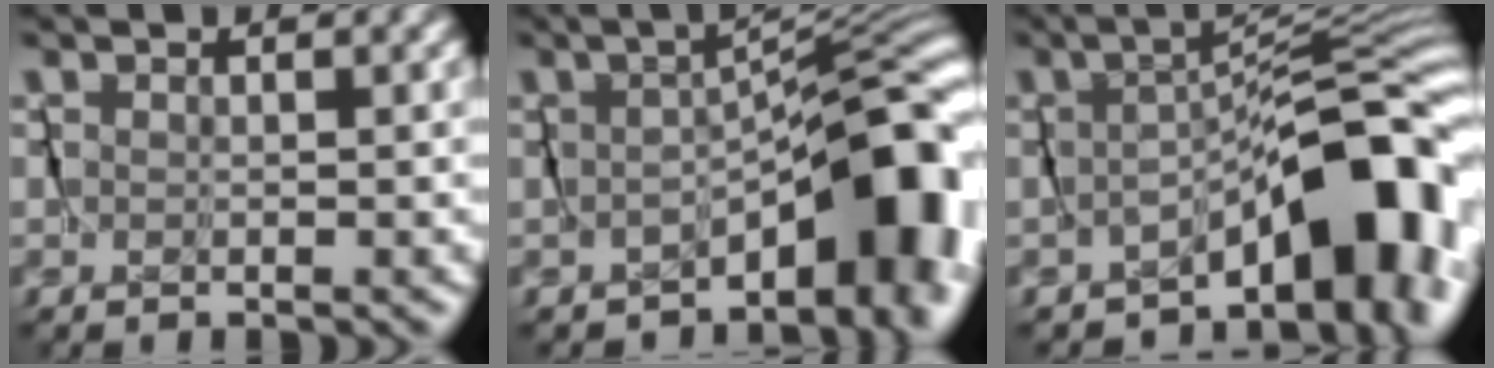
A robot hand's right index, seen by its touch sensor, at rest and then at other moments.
{"total": 7.0, "force": [-3.5, 2.6, 5.5], "torque": [-0.062, -0.003, -0.046]}
{"total": 7.5, "force": [-4.1, 2.1, 5.9], "torque": [-0.063, -0.005, -0.062]}